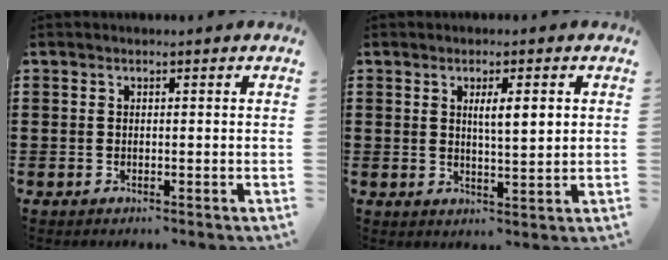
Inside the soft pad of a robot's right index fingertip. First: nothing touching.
{"total": 4.1, "force": [1.2, 0.8, 3.8], "torque": [-0.068, 0.003, 0.016]}